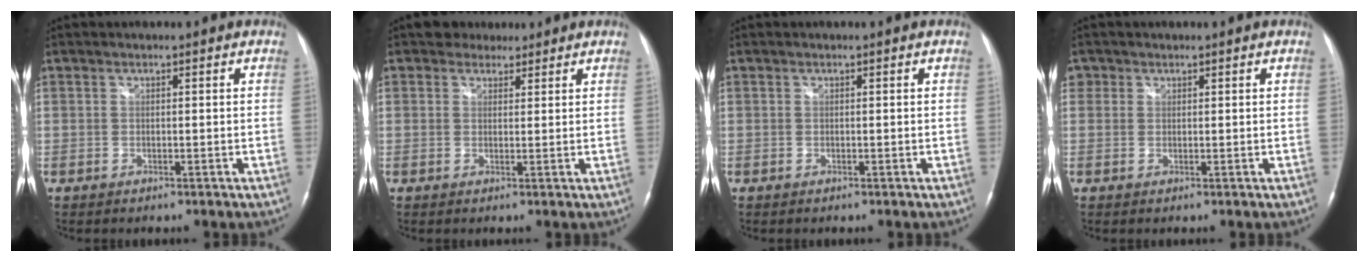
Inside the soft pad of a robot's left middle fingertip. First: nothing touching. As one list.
[{"total": 3.0, "force": [2.4, 1.8, 0.1], "torque": [-0.001, 0.011, 0.034]}, {"total": 0.0}, {"total": 1.7, "force": [0.8, 1.5, 0.2], "torque": [0.007, 0.005, 0.011]}]